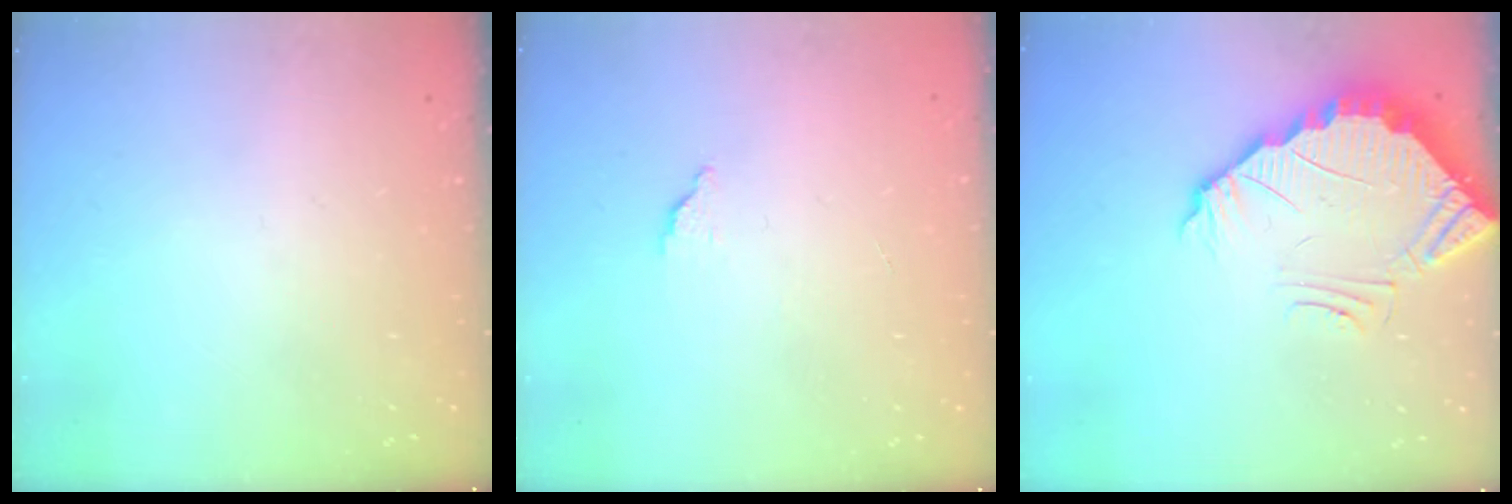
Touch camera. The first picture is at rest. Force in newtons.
{"total": 1.7, "press": 1.7, "slide": 0.1}
{"total": 4.2, "press": 4.2, "slide": 0.2}